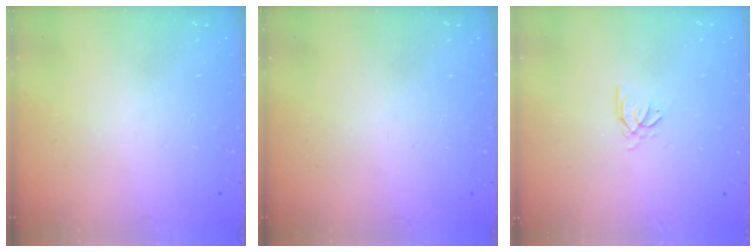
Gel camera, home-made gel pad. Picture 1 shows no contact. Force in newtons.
{"total": 0.0}
{"total": 0.9, "press": 0.8, "slide": 0.4}